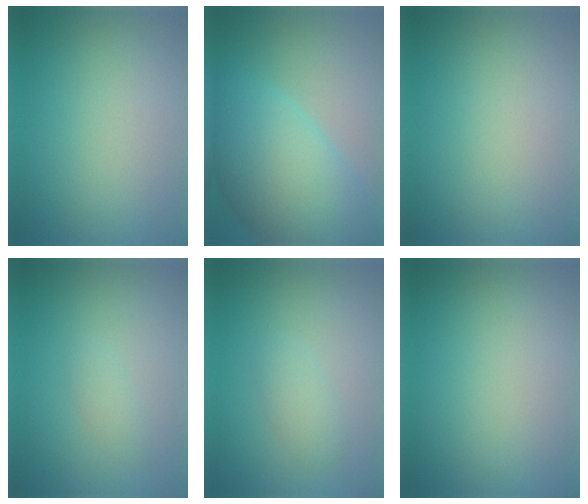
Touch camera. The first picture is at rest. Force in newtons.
{"total": 10.1, "press": 10.1, "slide": 0.3}
{"total": 0.0}
{"total": 1.0, "press": 1.0, "slide": 0.0}
{"total": 1.8, "press": 1.8, "slide": 0.2}
{"total": 0.0}